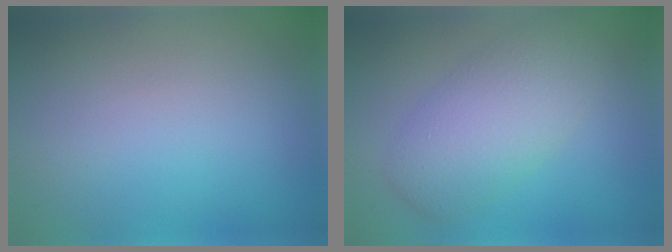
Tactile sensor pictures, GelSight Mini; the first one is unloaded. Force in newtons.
{"total": 5.5, "press": 5.5, "slide": 0.1}